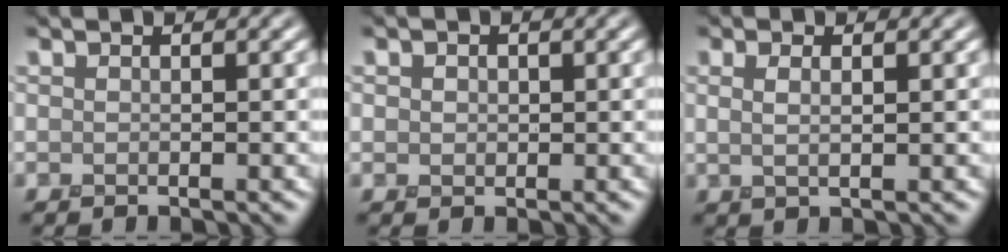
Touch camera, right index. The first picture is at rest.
{"total": 1.2, "force": [0.1, 1.1, 0.4], "torque": [-0.008, 0.003, 0.000]}
{"total": 1.2, "force": [0.4, 0.3, 1.1], "torque": [-0.024, -0.003, 0.012]}